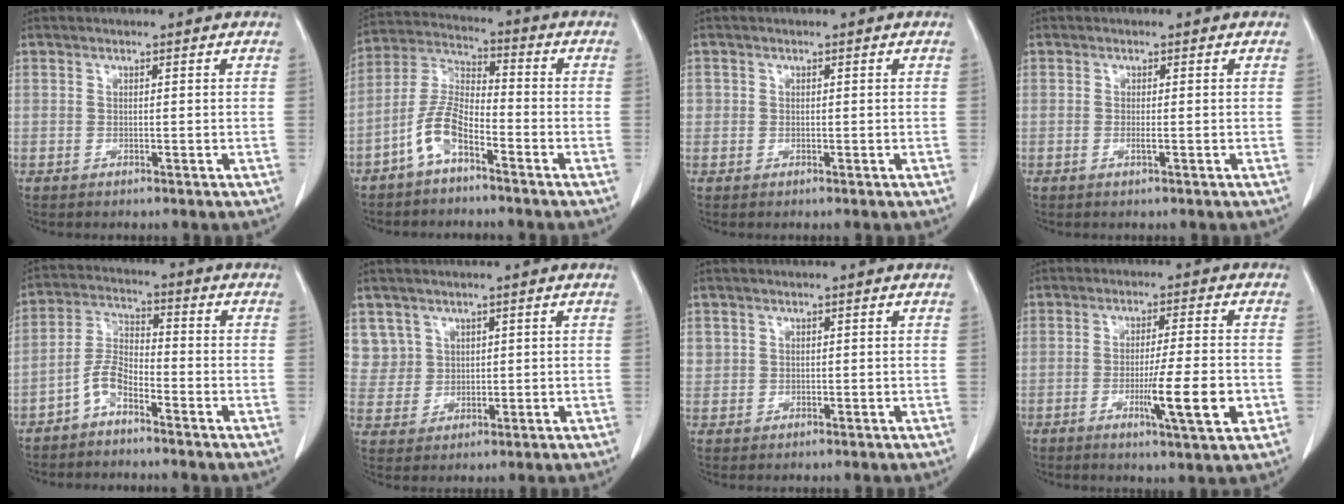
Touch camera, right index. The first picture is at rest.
{"total": 7.5, "force": [-4.5, 2.2, 5.6], "torque": [-0.134, 0.013, -0.092]}
{"total": 0.9, "force": [0.1, 0.9, 0.1], "torque": [0.008, 0.004, -0.001]}
{"total": 0.8, "force": [-0.2, -0.1, 0.8], "torque": [-0.017, -0.002, -0.004]}
{"total": 4.9, "force": [-3.5, 1.6, 3.1], "torque": [-0.074, 0.011, -0.072]}
{"total": 5.2, "force": [2.8, 4.4, -0.5], "torque": [0.020, 0.006, 0.062]}
{"total": 1.7, "force": [0.6, 1.5, 0.2], "torque": [0.011, 0.007, 0.009]}
{"total": 8.9, "force": [-2.6, 0.2, 8.5], "torque": [-0.133, -0.014, -0.039]}